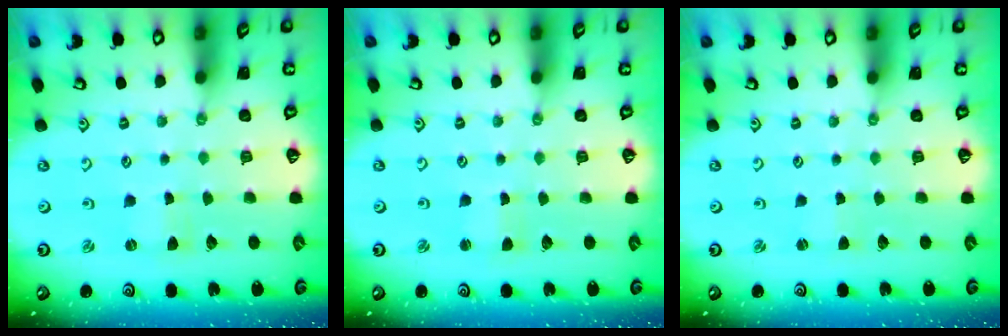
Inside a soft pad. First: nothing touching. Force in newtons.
{"total": 1.6, "press": 1.6, "slide": 0.3}
{"total": 0.0}